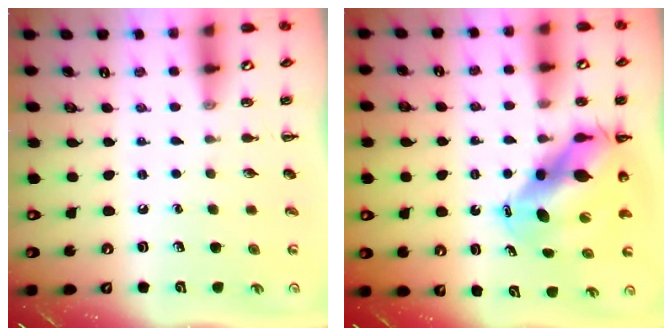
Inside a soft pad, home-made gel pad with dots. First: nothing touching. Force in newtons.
{"total": 9.5, "press": 9.1, "slide": 2.4}